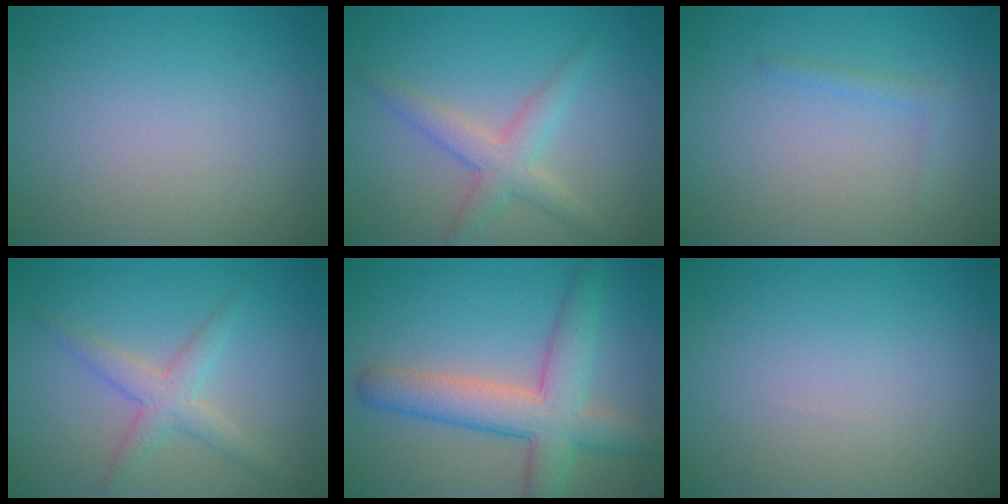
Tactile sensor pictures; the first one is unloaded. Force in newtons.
{"total": 3.1, "press": 3.1, "slide": 0.0}
{"total": 0.8, "press": 0.8, "slide": 0.1}
{"total": 2.8, "press": 2.8, "slide": 0.0}
{"total": 6.6, "press": 6.6, "slide": 0.3}
{"total": 0.0}